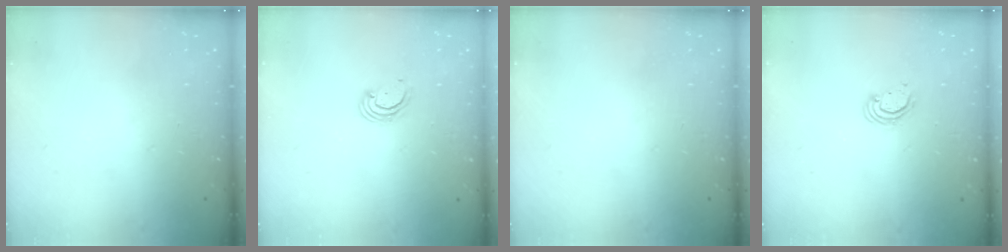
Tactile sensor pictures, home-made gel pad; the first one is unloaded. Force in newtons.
{"total": 2.6, "press": 2.6, "slide": 0.3}
{"total": 0.0}
{"total": 2.4, "press": 2.4, "slide": 0.1}